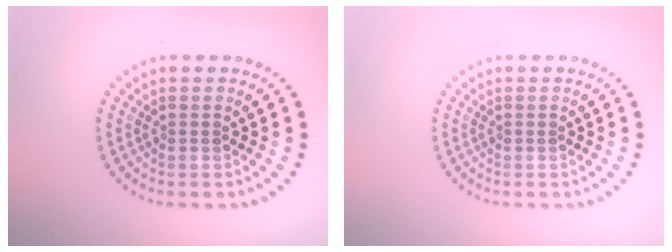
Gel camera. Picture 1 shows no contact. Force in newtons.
{"total": 0.0}